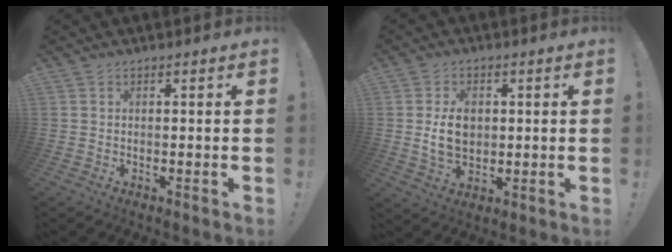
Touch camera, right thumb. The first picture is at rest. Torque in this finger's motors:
{"motor_torque": [0.65, 1.04, 0.04, 0.06, 0.01]}